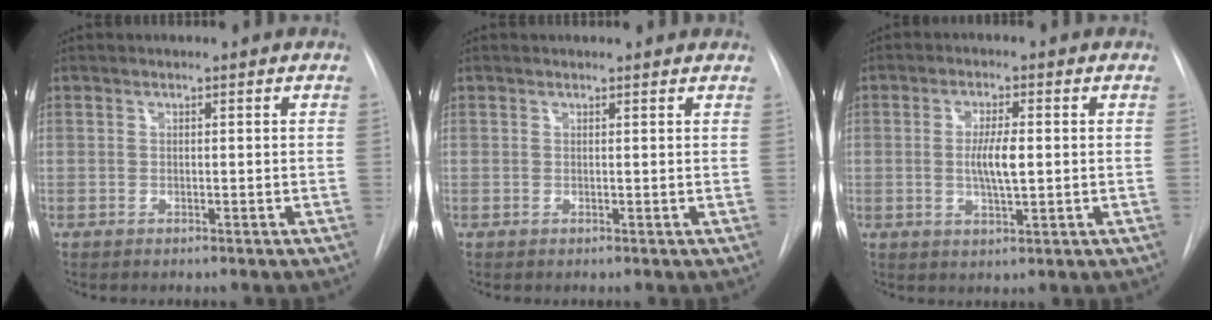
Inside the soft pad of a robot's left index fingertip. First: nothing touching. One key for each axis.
{"total": 2.7, "fx": 2.6, "fy": 0.4, "fz": 0.5, "tx": -0.012, "ty": 0.005, "tz": 0.020}
{"total": 4.7, "fx": -0.4, "fy": 0.8, "fz": 4.6, "tx": -0.088, "ty": -0.008, "tz": -0.007}